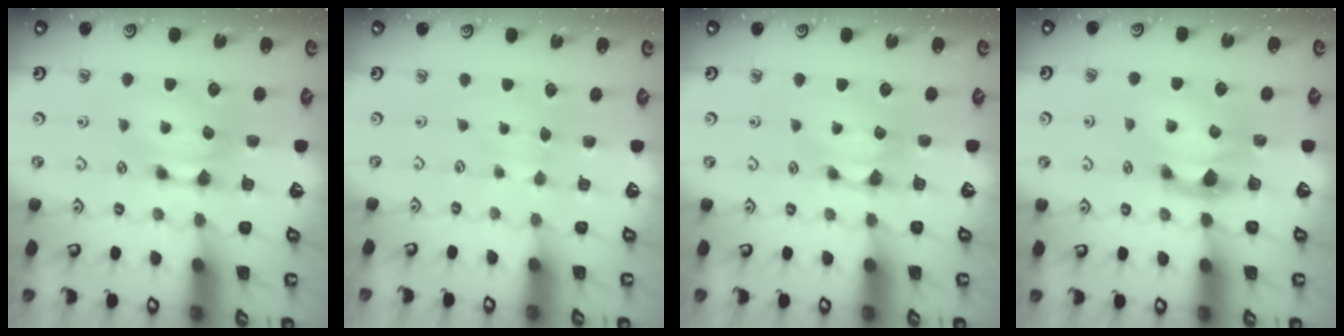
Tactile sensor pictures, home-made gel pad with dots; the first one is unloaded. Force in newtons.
{"total": 2.4, "press": 2.3, "slide": 0.5}
{"total": 0.8, "press": 0.2, "slide": 0.8}
{"total": 2.0, "press": 1.5, "slide": 1.4}